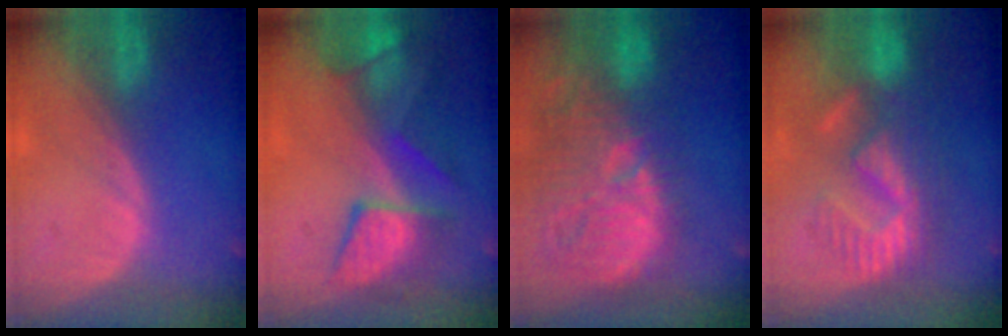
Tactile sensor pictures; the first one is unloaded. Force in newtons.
{"total": 8.4, "press": 8.1, "slide": 2.2}
{"total": 15.0, "press": 13.1, "slide": 7.2}
{"total": 9.2, "press": 8.9, "slide": 2.3}